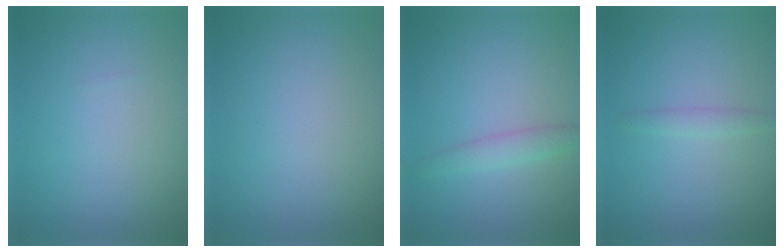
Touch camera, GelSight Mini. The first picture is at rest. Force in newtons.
{"total": 0.0}
{"total": 1.8, "press": 1.8, "slide": 0.1}
{"total": 1.1, "press": 1.1, "slide": 0.0}